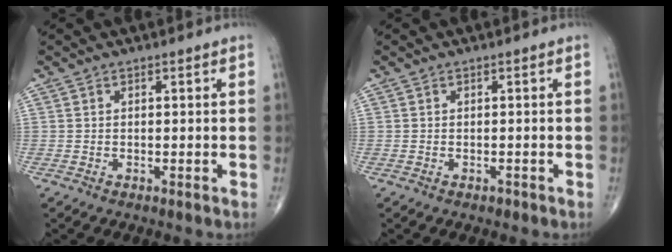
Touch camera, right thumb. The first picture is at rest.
{"total": 0.5, "force": [-0.4, 0.3, 0.1], "torque": [0.001, 0.001, -0.008]}